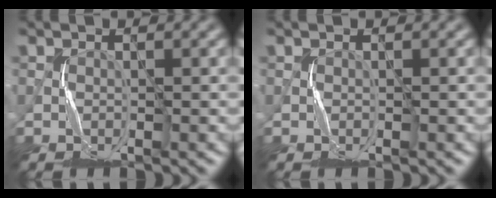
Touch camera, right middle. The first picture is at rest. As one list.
[{"total": 0.0}]